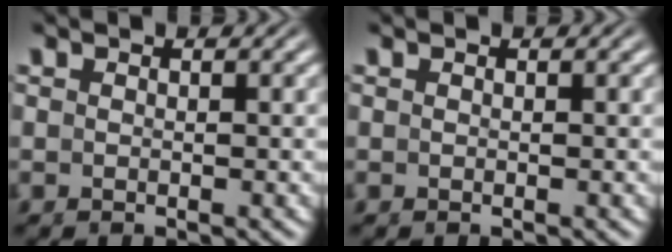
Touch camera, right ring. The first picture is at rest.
{"total": 0.0}